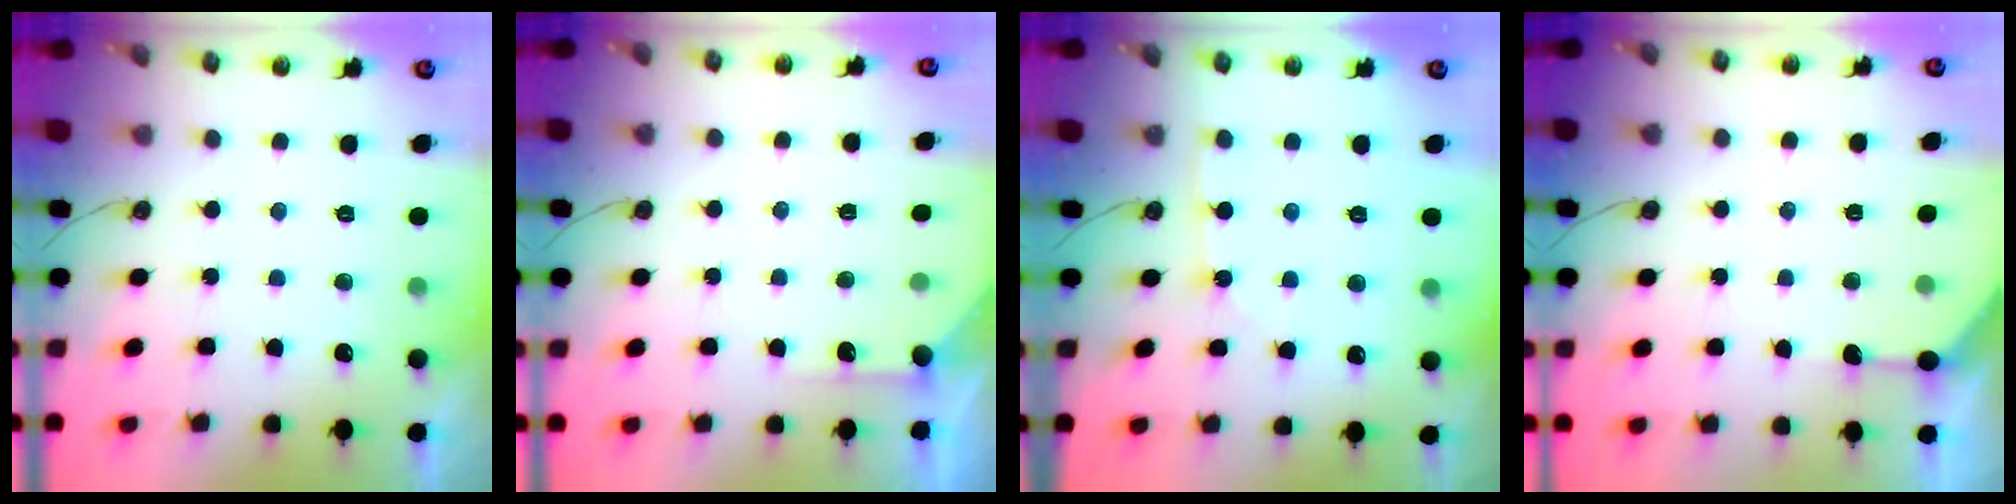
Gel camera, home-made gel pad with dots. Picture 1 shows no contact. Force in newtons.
{"total": 3.3, "press": 3.3, "slide": 0.4}
{"total": 2.5, "press": 2.5, "slide": 0.3}
{"total": 4.4, "press": 4.4, "slide": 0.3}